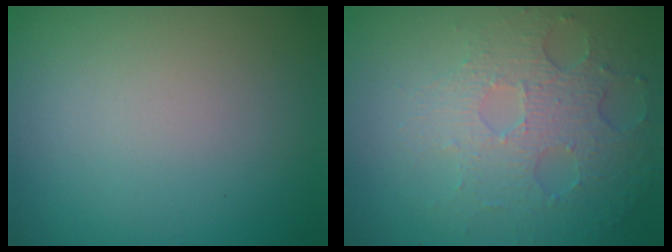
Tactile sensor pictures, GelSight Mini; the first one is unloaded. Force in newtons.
{"total": 5.0, "press": 3.5, "slide": 3.7}